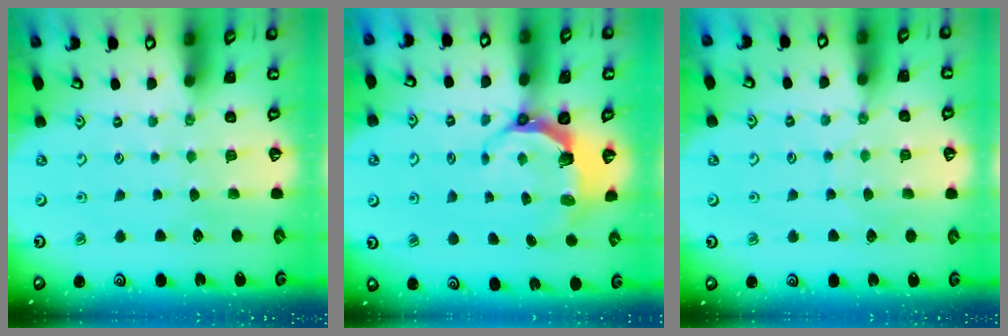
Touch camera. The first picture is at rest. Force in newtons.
{"total": 6.3, "press": 4.8, "slide": 4.1}
{"total": 4.1, "press": 4.1, "slide": 0.6}